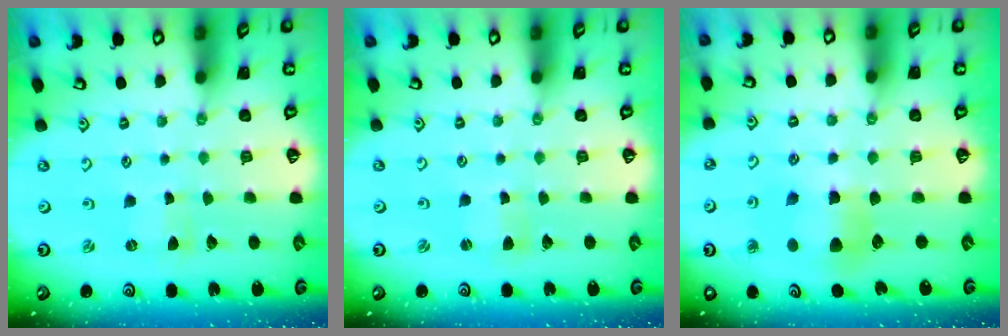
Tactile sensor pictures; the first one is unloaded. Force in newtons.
{"total": 1.5, "press": 1.4, "slide": 0.3}
{"total": 6.4, "press": 6.3, "slide": 0.9}